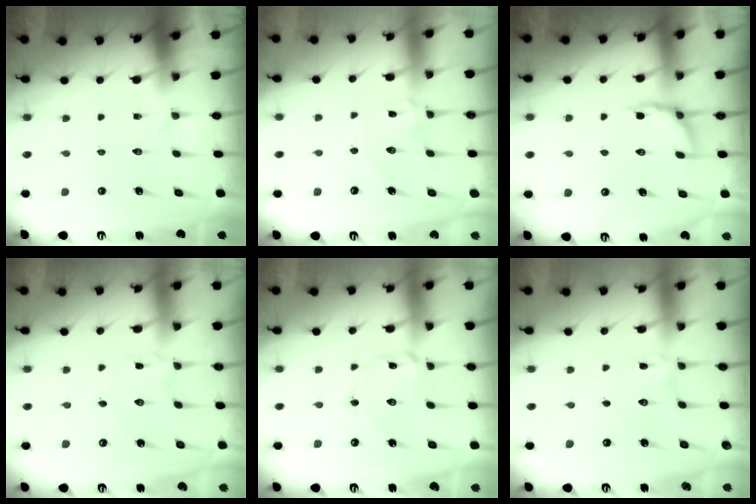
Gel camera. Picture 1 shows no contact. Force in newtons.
{"total": 1.1, "press": 1.1, "slide": 0.2}
{"total": 3.3, "press": 2.5, "slide": 2.2}
{"total": 1.8, "press": 1.7, "slide": 0.3}
{"total": 2.0, "press": 2.0, "slide": 0.2}
{"total": 0.0}